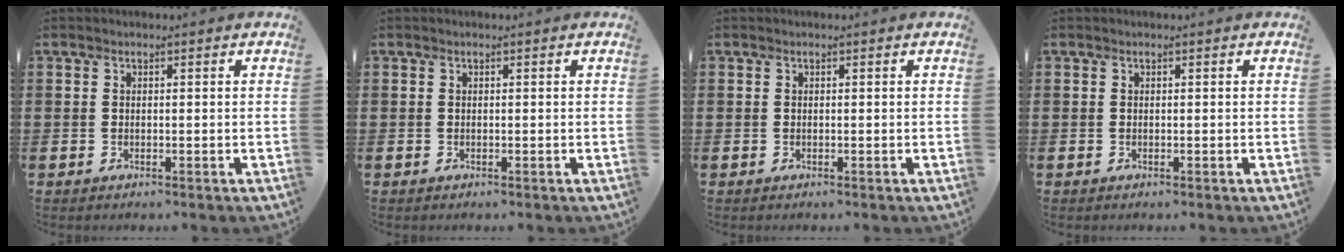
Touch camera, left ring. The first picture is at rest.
{"total": 0.0}
{"total": 0.0}
{"total": 0.0}